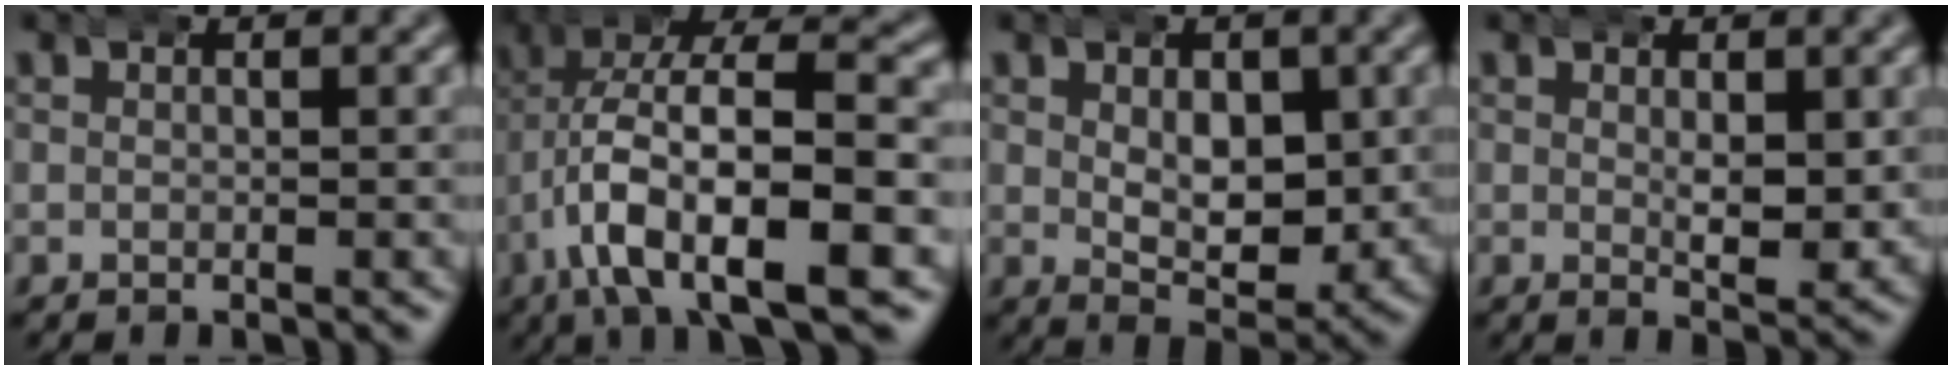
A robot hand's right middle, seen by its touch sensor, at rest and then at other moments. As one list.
[{"total": 12.2, "force": [-1.4, 6.4, 10.3], "torque": [-0.189, -0.019, -0.013]}, {"total": 6.1, "force": [1.0, 3.5, 4.9], "torque": [-0.072, -0.022, 0.024]}, {"total": 3.1, "force": [0.4, 1.3, 2.8], "torque": [-0.048, -0.016, 0.010]}]